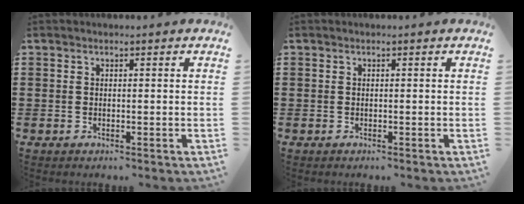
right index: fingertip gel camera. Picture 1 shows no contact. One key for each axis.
{"total": 0.0}